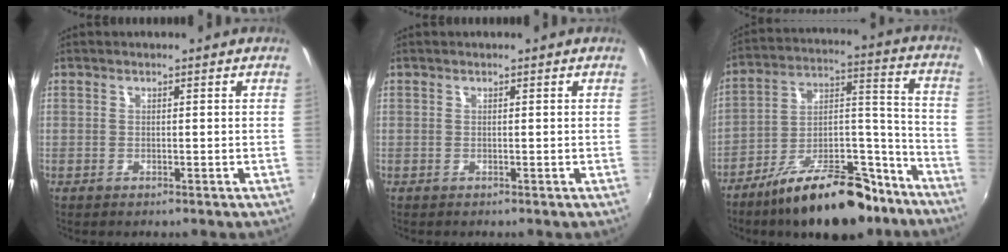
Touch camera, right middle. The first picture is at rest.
{"total": 0.0}
{"total": 21.5, "force": [-15.3, 8.2, 12.6], "torque": [-0.193, 0.021, -0.230]}